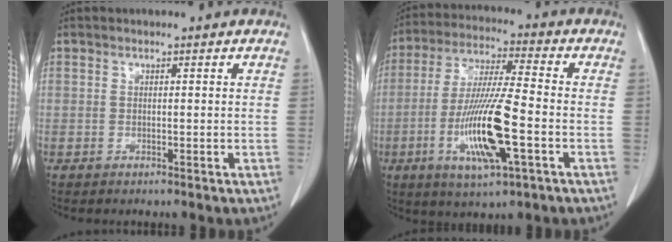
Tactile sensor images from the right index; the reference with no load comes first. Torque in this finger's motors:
{"motor_torque": [2.13, -0.01, 0.45, 0.16]}